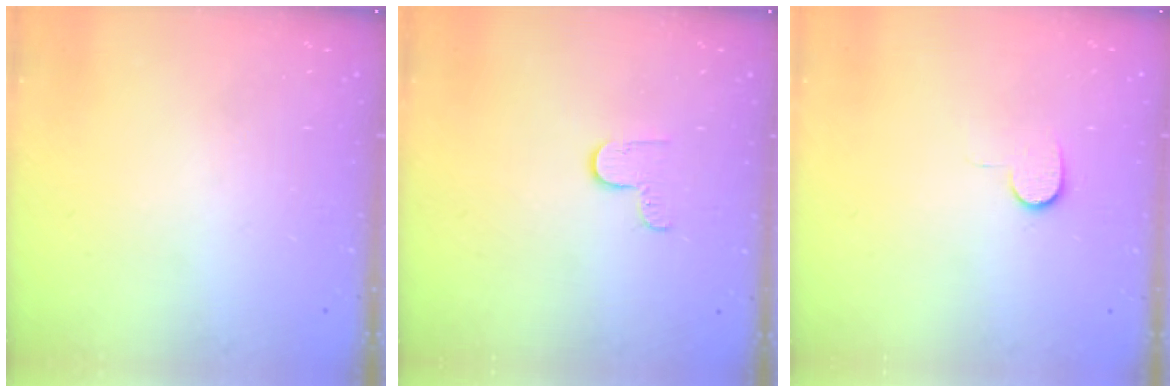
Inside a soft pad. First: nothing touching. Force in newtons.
{"total": 3.8, "press": 3.8, "slide": 0.5}
{"total": 6.4, "press": 6.4, "slide": 0.4}